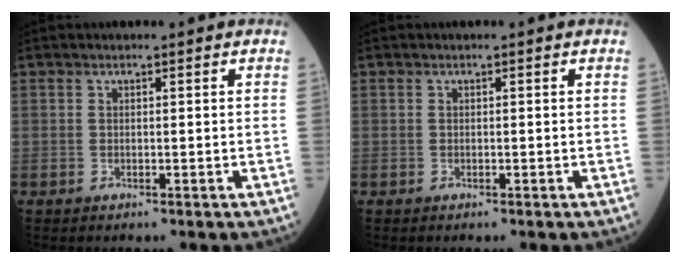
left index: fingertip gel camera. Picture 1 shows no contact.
{"total": 0.0}